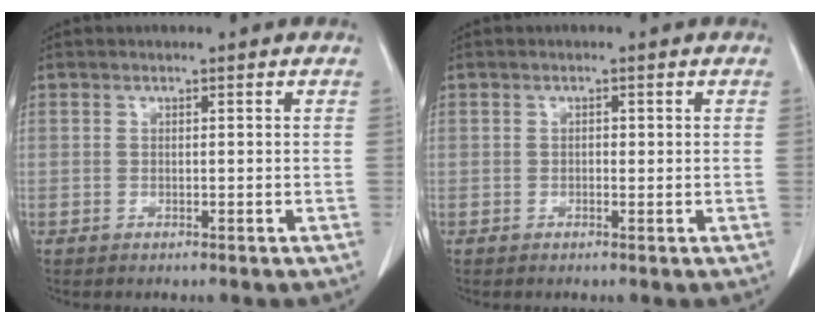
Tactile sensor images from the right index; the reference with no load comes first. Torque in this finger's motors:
{"motor_torque": [-0.27, 0.27, -0.02, -0.01]}